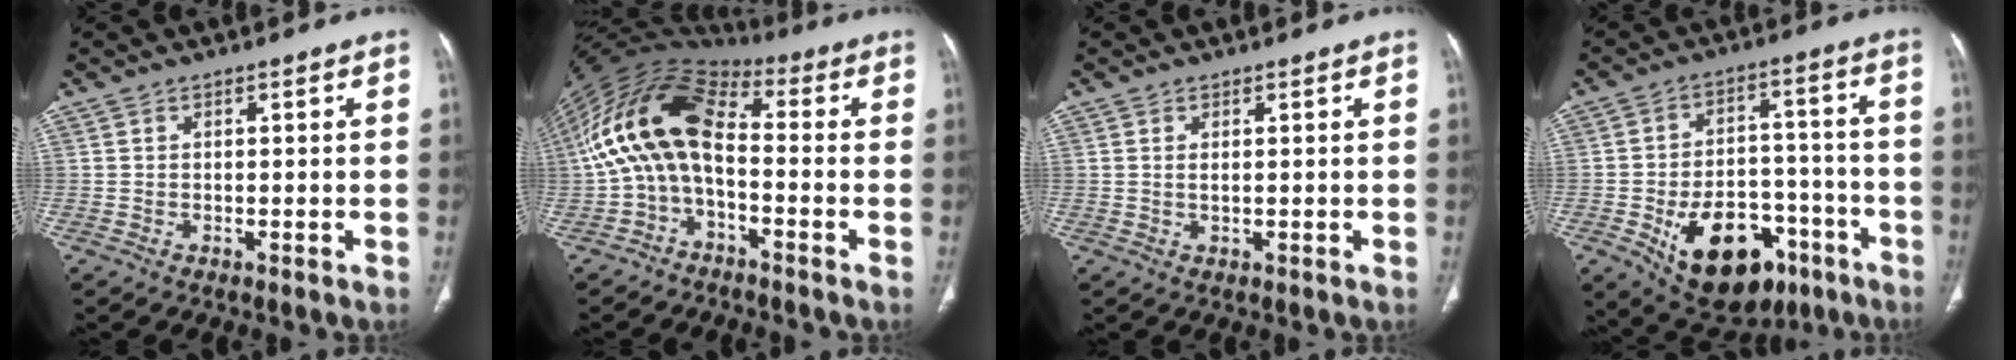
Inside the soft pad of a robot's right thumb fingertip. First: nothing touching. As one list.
[{"total": 15.2, "force": [-1.4, 8.6, 12.5], "torque": [-0.238, 0.062, -0.039]}, {"total": 0.8, "force": [0.2, 0.3, 0.7], "torque": [-0.019, 0.000, 0.007]}, {"total": 19.8, "force": [-9.4, 12.2, 12.4], "torque": [-0.159, 0.053, -0.126]}]